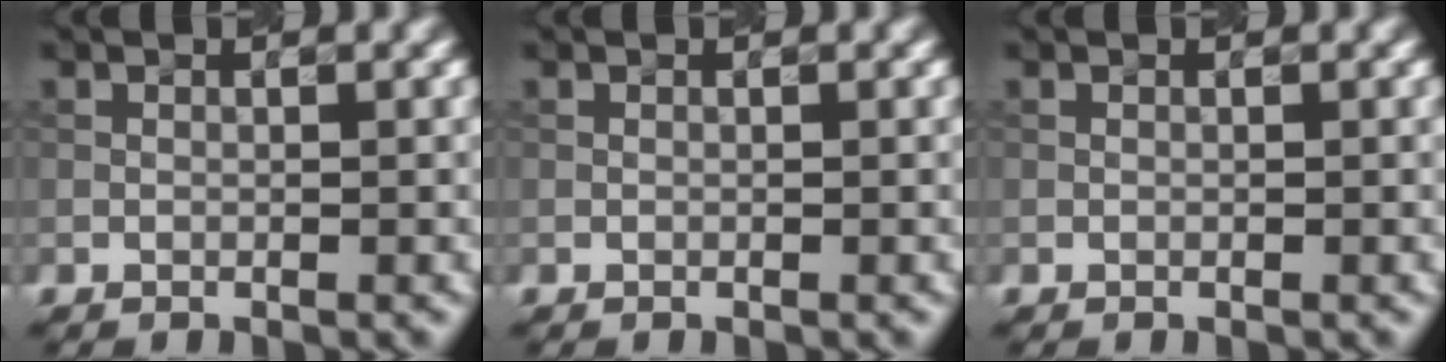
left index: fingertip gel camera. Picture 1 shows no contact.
{"total": 0.0}
{"total": 0.0}